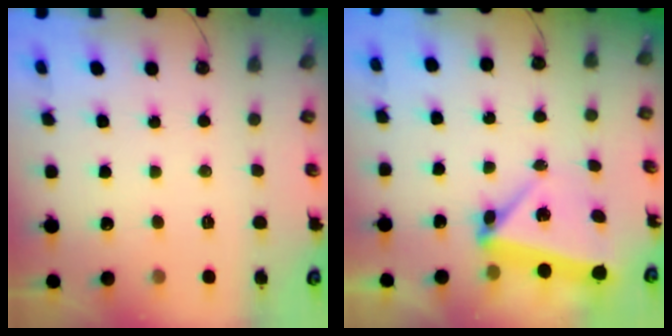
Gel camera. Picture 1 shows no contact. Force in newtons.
{"total": 7.3, "press": 4.5, "slide": 5.8}